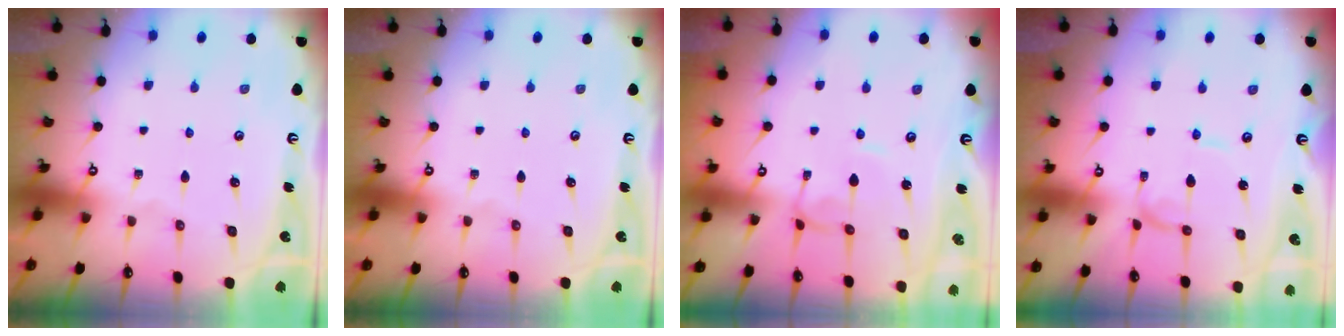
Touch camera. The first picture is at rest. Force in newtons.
{"total": 0.0}
{"total": 1.5, "press": 1.5, "slide": 0.3}
{"total": 1.1, "press": 1.1, "slide": 0.0}